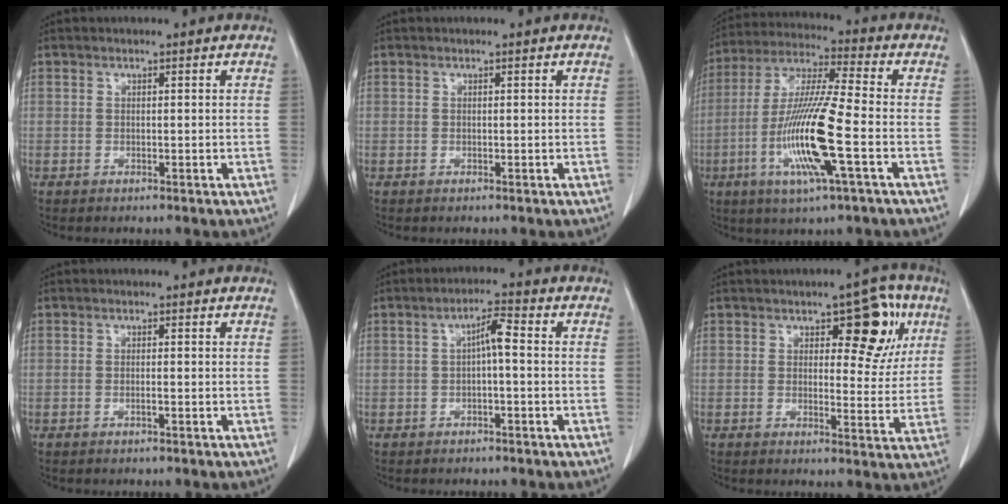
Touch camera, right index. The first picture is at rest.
{"total": 0.0}
{"total": 15.0, "force": [-4.3, 0.4, 14.4], "torque": [-0.294, -0.013, -0.085]}
{"total": 0.6, "force": [-0.2, 0.0, 0.5], "torque": [-0.010, 0.001, -0.002]}
{"total": 3.5, "force": [0.0, 0.5, 3.4], "torque": [-0.062, 0.013, 0.000]}
{"total": 9.0, "force": [3.7, 4.2, 7.0], "torque": [-0.074, 0.019, 0.046]}